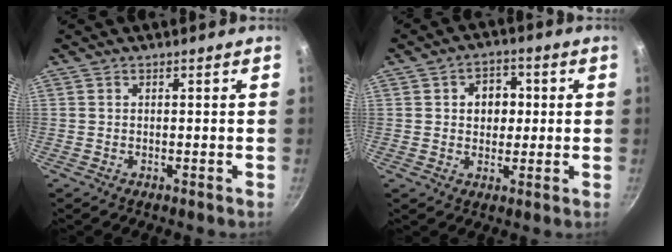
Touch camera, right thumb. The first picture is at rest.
{"total": 6.6, "force": [1.0, 5.2, 3.9], "torque": [-0.026, 0.005, 0.010]}